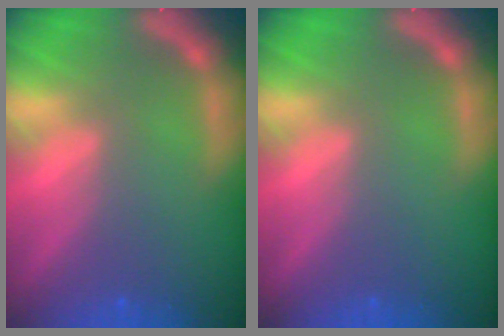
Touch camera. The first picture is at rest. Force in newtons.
{"total": 0.0}